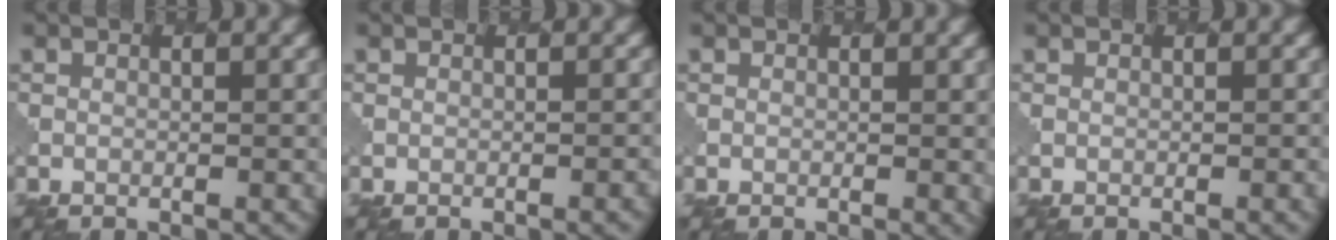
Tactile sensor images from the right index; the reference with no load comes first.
{"total": 1.8, "force": [-1.0, 0.7, 1.4], "torque": [0.003, 0.008, -0.006]}
{"total": 1.1, "force": [-0.1, 0.4, 1.0], "torque": [-0.015, -0.003, 0.000]}
{"total": 0.8, "force": [-0.4, 0.2, 0.7], "torque": [-0.003, 0.001, -0.002]}